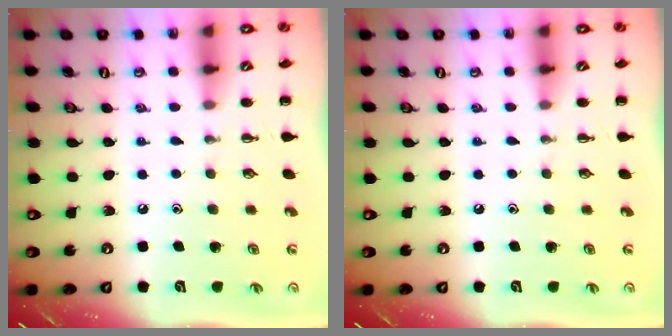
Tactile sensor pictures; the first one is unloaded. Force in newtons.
{"total": 0.0}